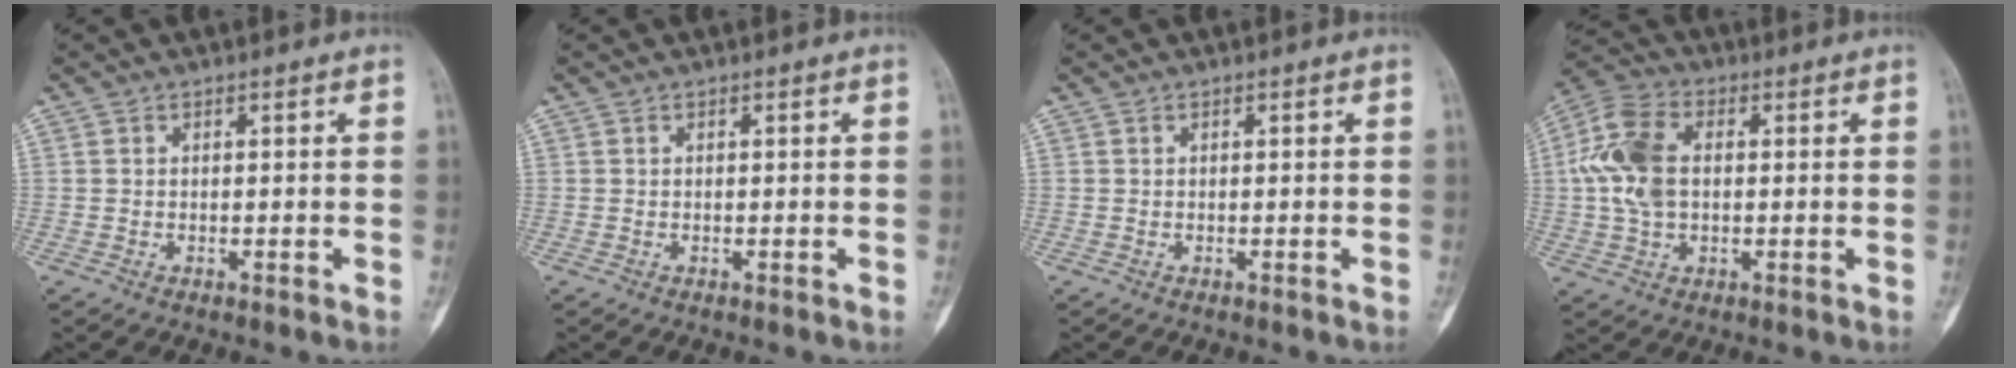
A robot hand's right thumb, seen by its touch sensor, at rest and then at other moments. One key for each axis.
{"total": 0.0}
{"total": 0.0}
{"total": 12.0, "fx": 1.1, "fy": 7.7, "fz": 9.1, "tx": -0.195, "ty": 0.021, "tz": 0.018}